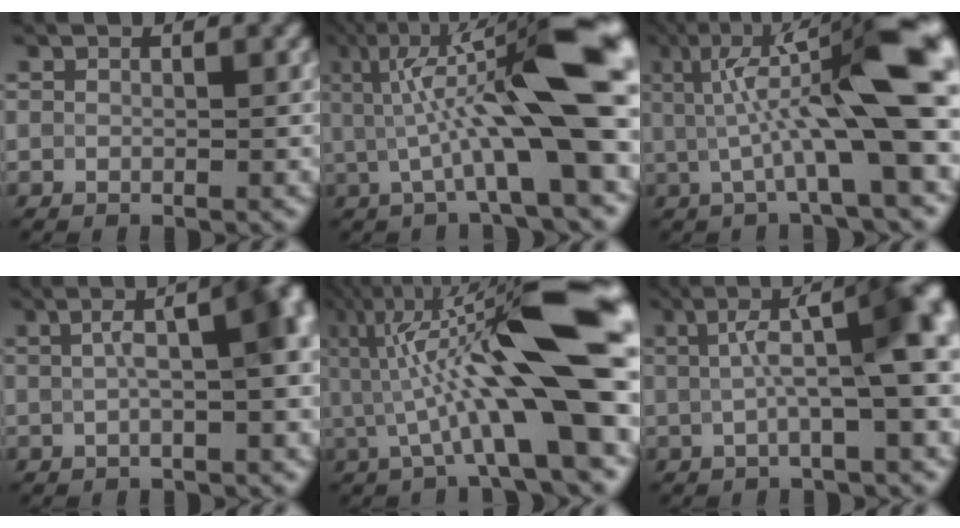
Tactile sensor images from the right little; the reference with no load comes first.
{"total": 12.5, "force": [1.4, 2.7, 12.1], "torque": [-0.192, 0.015, 0.024]}
{"total": 11.2, "force": [1.2, 2.5, 10.9], "torque": [-0.166, 0.007, 0.018]}
{"total": 6.7, "force": [0.9, 2.2, 6.2], "torque": [-0.063, 0.023, 0.010]}
{"total": 13.7, "force": [1.2, 2.8, 13.4], "torque": [-0.216, 0.022, 0.020]}
{"total": 7.3, "force": [1.3, 1.3, 7.0], "torque": [-0.102, 0.014, 0.014]}